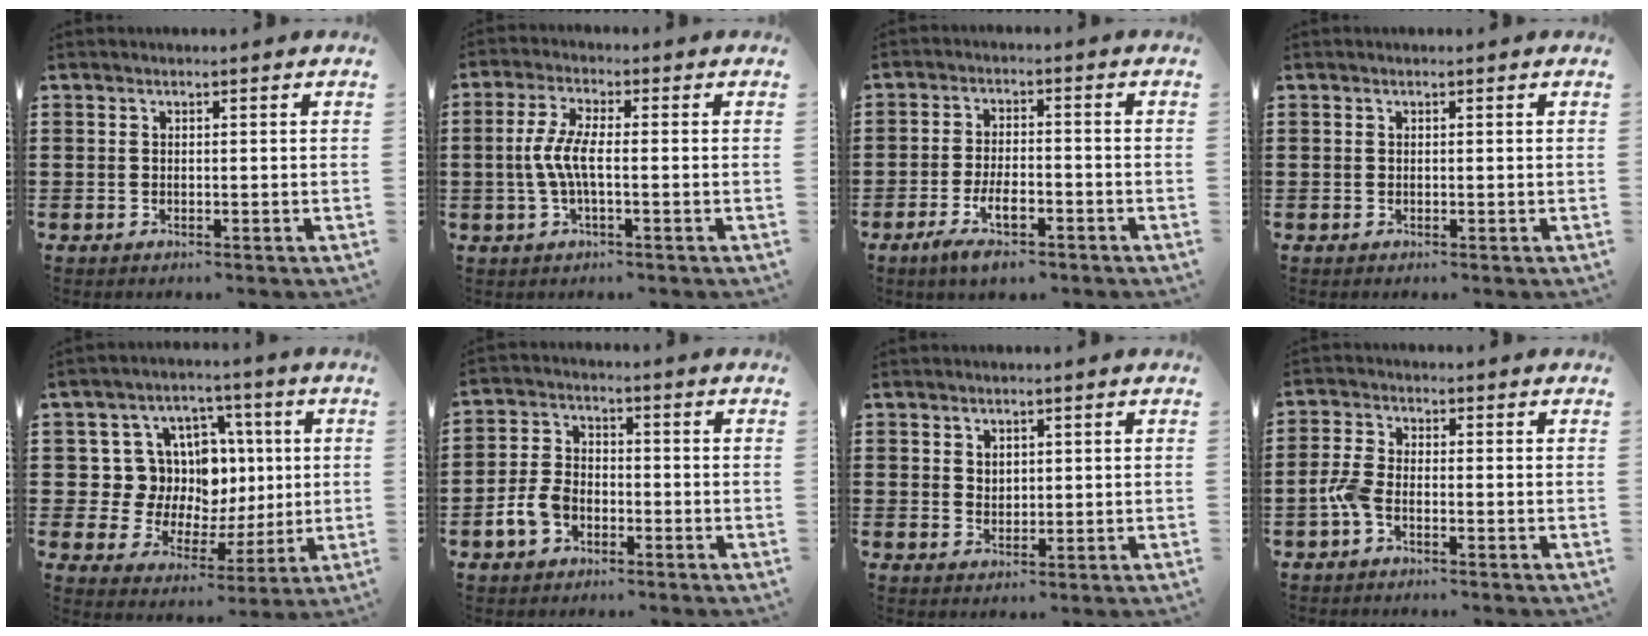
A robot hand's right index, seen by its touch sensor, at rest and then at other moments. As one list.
[{"total": 5.3, "force": [-0.8, 1.4, 5.1], "torque": [-0.126, -0.008, -0.027]}, {"total": 6.1, "force": [-3.3, 2.0, 4.6], "torque": [-0.102, -0.001, -0.065]}, {"total": 0.0}, {"total": 10.7, "force": [2.6, 9.5, 4.2], "torque": [-0.098, 0.000, 0.057]}, {"total": 5.4, "force": [-2.5, 3.6, 3.2], "torque": [-0.094, 0.000, -0.055]}, {"total": 1.8, "force": [1.3, 1.3, 0.3], "torque": [-0.008, 0.007, 0.025]}, {"total": 3.4, "force": [-1.6, 1.3, 2.7], "torque": [-0.075, -0.005, -0.037]}]